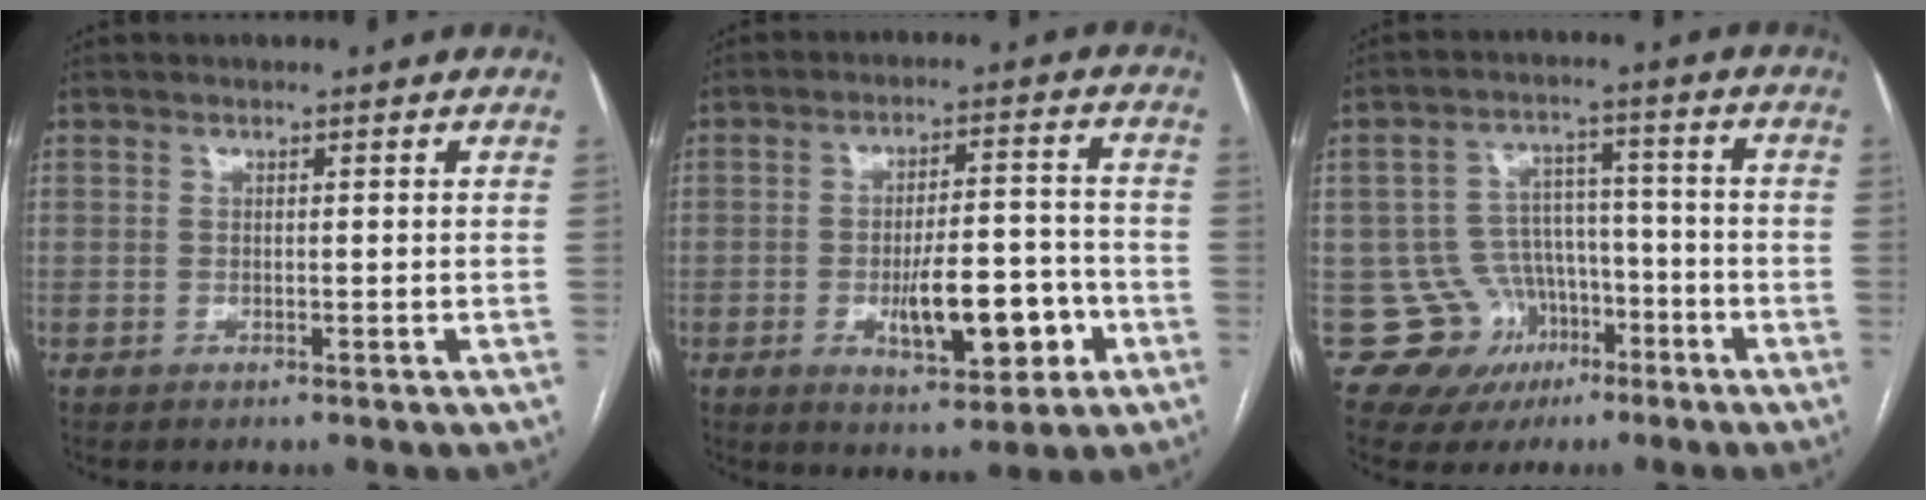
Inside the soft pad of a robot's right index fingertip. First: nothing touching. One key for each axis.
{"total": 10.8, "fx": -3.5, "fy": 3.5, "fz": 9.6, "tx": -0.148, "ty": 0.011, "tz": -0.046}
{"total": 10.7, "fx": -4.6, "fy": 9.6, "fz": 0.8, "tx": -0.011, "ty": 0.056, "tz": -0.055}